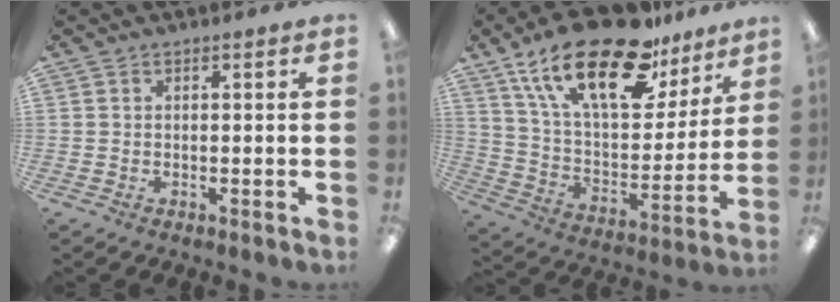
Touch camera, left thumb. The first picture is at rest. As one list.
[{"total": 25.9, "force": [16.5, 10.9, 16.6], "torque": [-0.290, -0.090, 0.283]}]